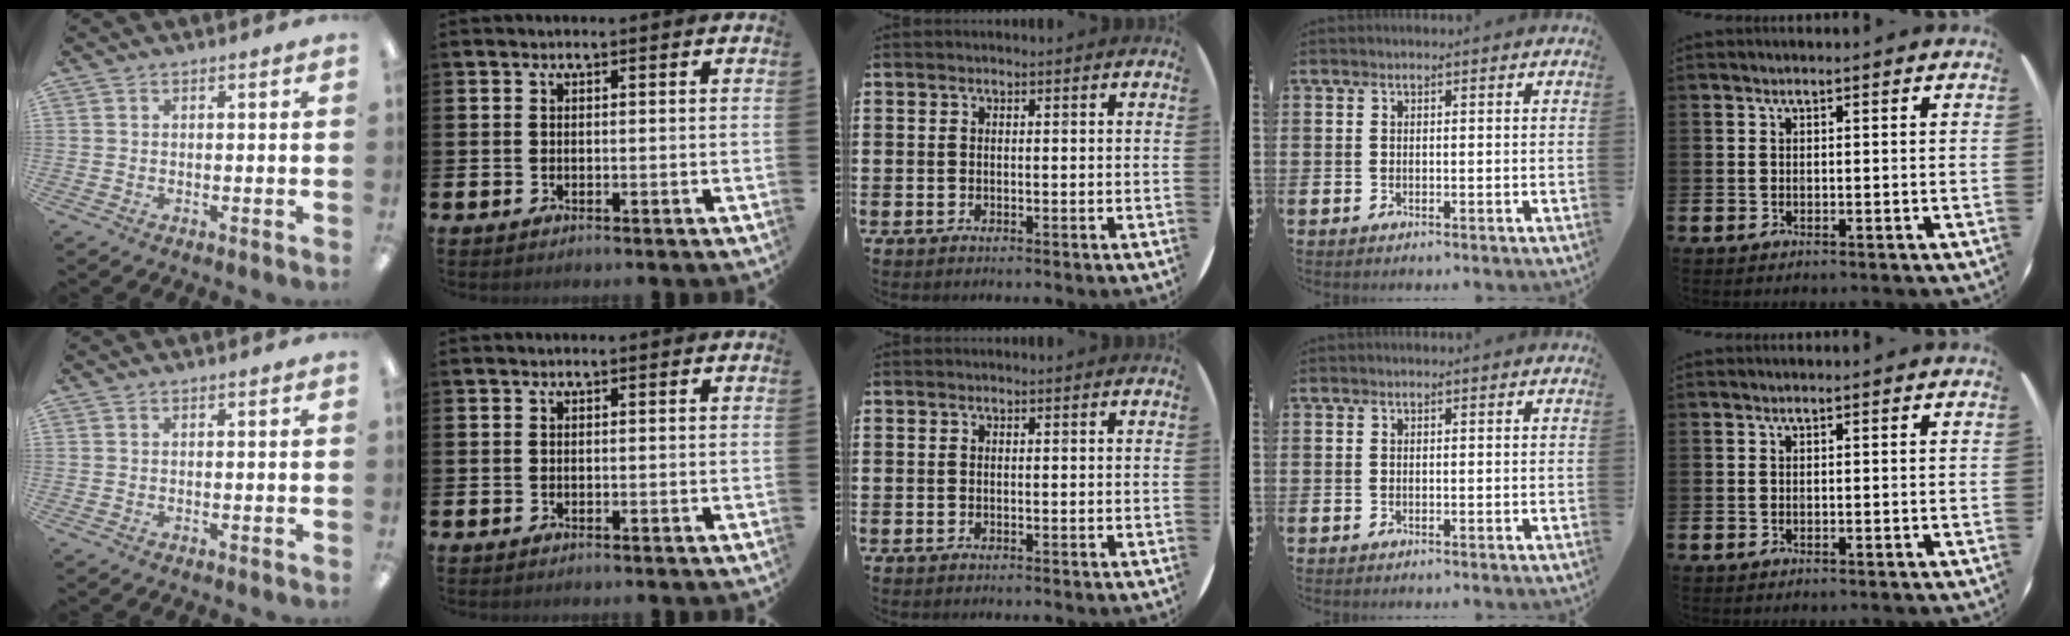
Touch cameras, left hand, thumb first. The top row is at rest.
{}